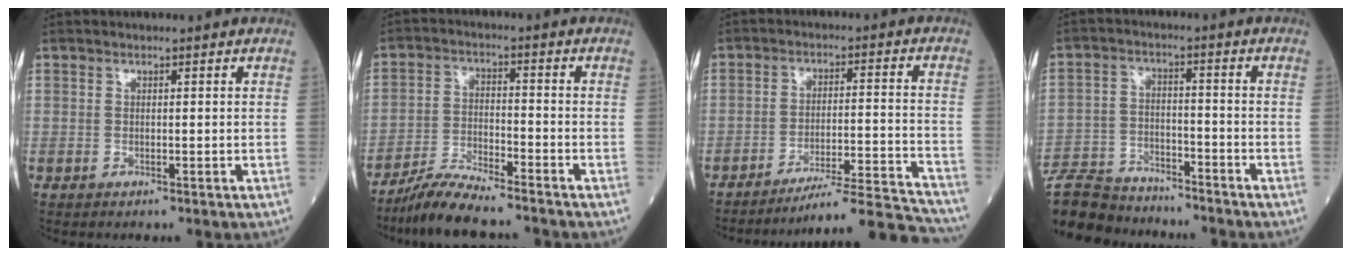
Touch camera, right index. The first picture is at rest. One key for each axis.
{"total": 7.9, "fx": -7.2, "fy": 0.6, "fz": 3.2, "tx": -0.064, "ty": -0.015, "tz": -0.132}
{"total": 16.5, "fx": -16.0, "fy": -1.1, "fz": 3.8, "tx": -0.034, "ty": 0.010, "tz": -0.227}
{"total": 12.2, "fx": -11.5, "fy": 3.3, "fz": 2.5, "tx": -0.053, "ty": 0.011, "tz": -0.197}